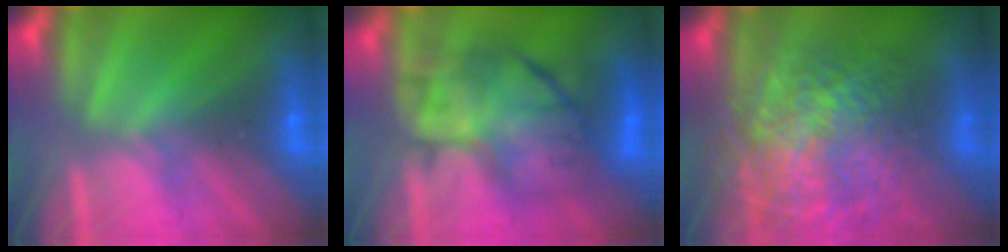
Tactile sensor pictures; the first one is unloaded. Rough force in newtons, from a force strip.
{"total": 9.8}
{"total": 11.8}